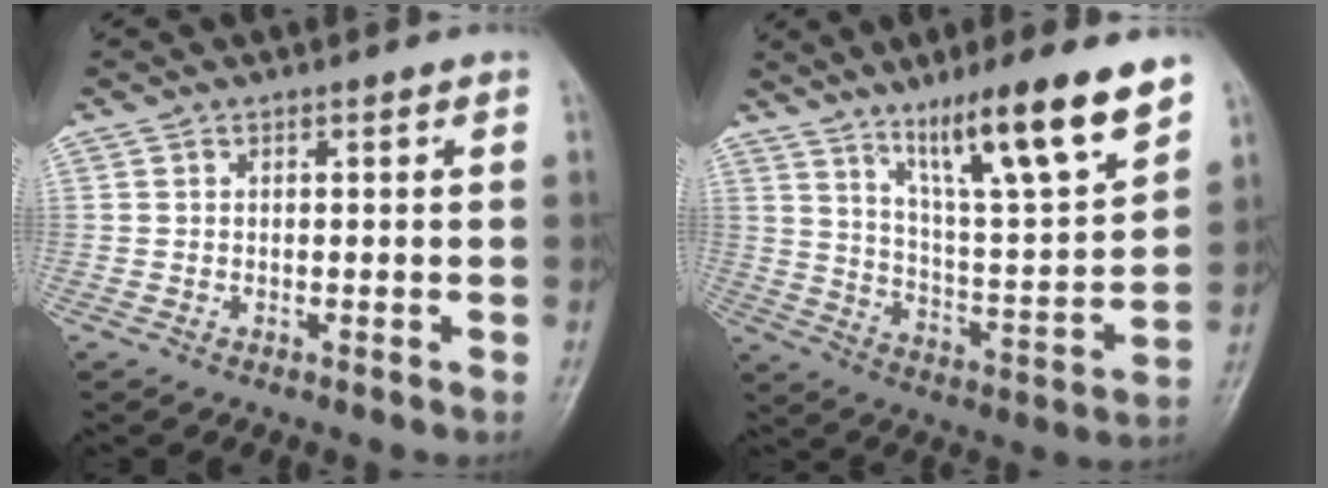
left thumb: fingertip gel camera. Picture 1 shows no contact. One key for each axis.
{"total": 18.4, "fx": 12.2, "fy": 2.3, "fz": 13.6, "tx": -0.196, "ty": -0.065, "tz": 0.204}